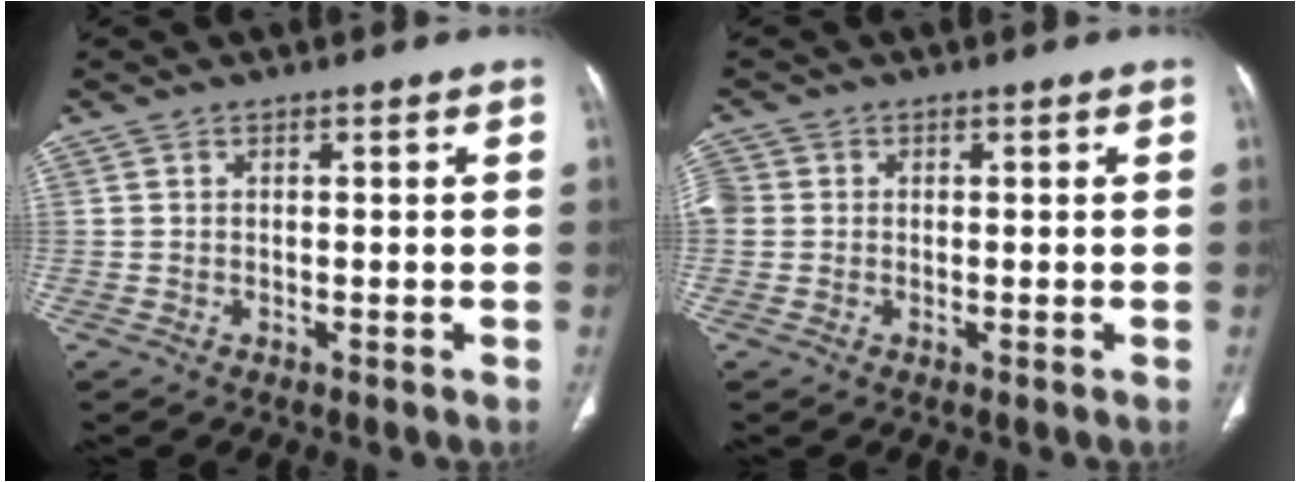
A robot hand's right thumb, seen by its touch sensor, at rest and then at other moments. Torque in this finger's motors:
{"motor_torque": [0.59, 3.86, 0.71, -0.37, 0.25]}